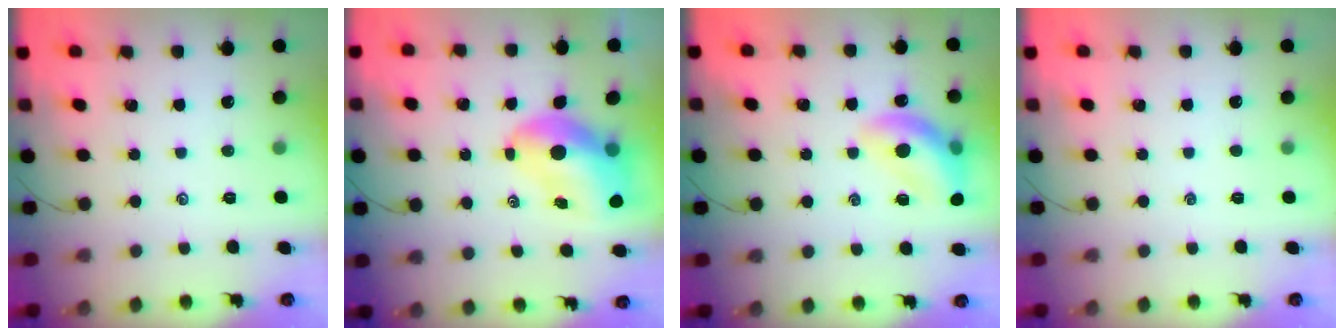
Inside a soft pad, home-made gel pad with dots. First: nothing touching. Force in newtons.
{"total": 10.1, "press": 9.5, "slide": 3.2}
{"total": 15.7, "press": 15.4, "slide": 3.3}
{"total": 0.0}